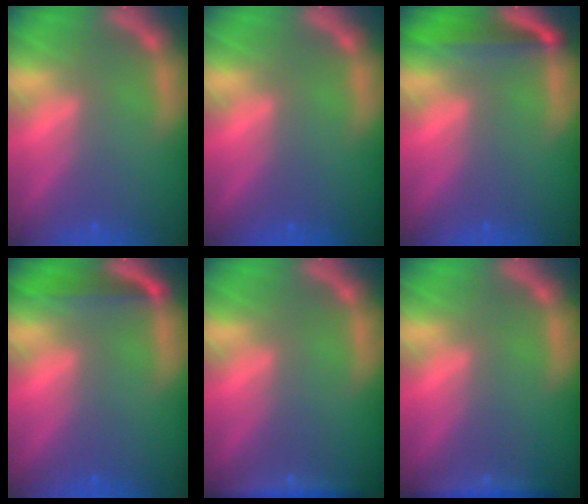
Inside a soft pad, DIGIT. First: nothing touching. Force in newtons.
{"total": 0.0}
{"total": 4.0}
{"total": 3.0}
{"total": 3.0}
{"total": 2.4}